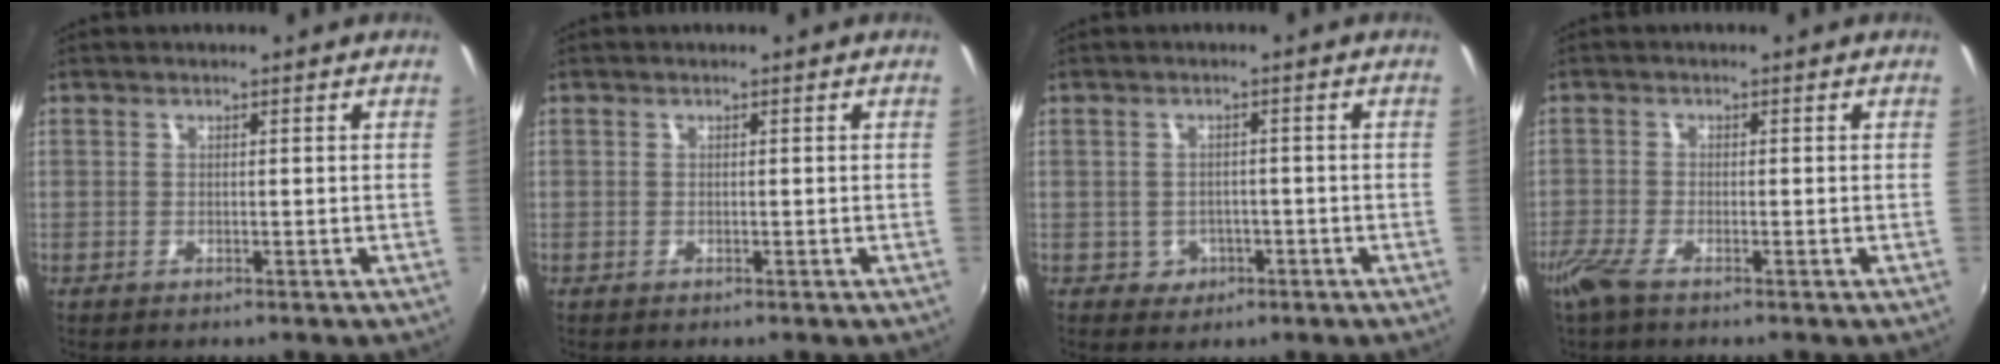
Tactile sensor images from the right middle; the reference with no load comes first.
{"total": 0.0}
{"total": 3.7, "force": [-1.3, 3.4, 0.8], "torque": [-0.025, 0.004, -0.011]}
{"total": 3.7, "force": [-2.7, 0.6, 2.5], "torque": [-0.064, -0.012, -0.056]}